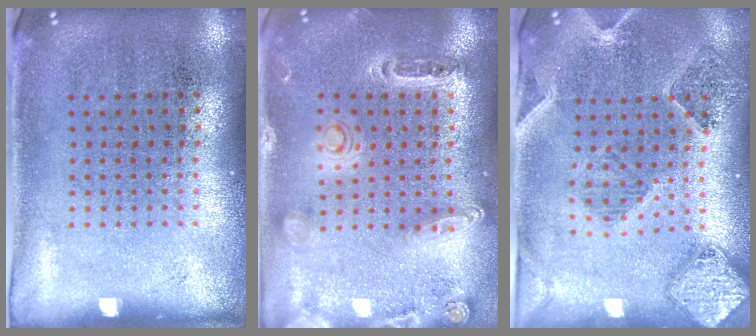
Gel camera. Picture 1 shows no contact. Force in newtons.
{"total": 1.4, "press": 1.4, "slide": 0.3}
{"total": 1.5, "press": 1.5, "slide": 0.3}